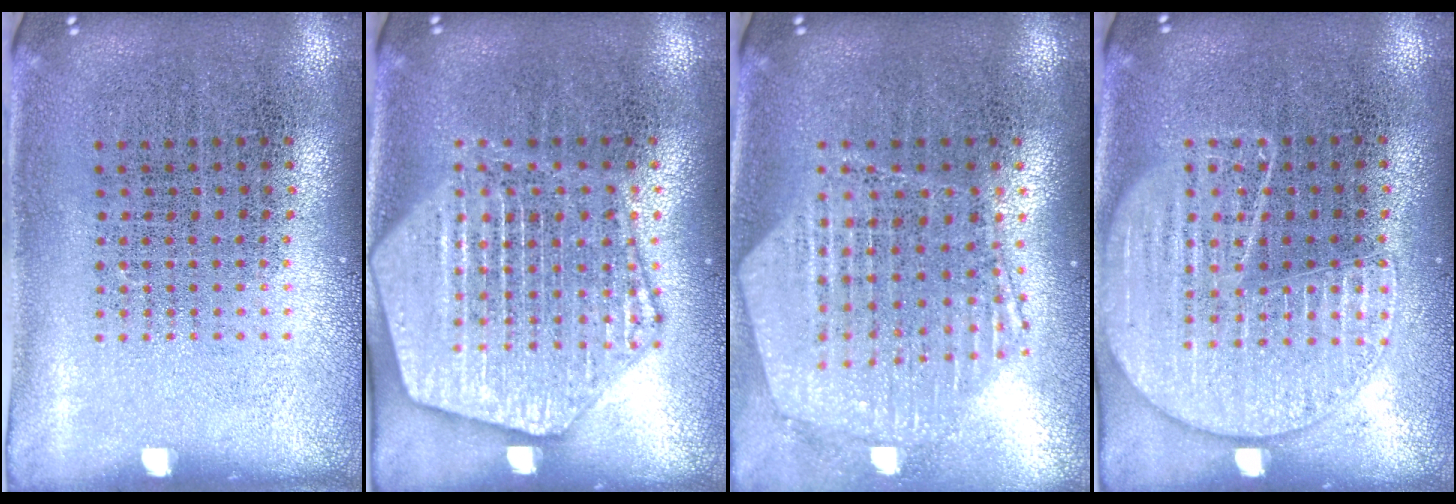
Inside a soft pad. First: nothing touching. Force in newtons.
{"total": 3.8, "press": 3.8, "slide": 0.4}
{"total": 1.3, "press": 1.2, "slide": 0.3}
{"total": 1.4, "press": 1.4, "slide": 0.2}